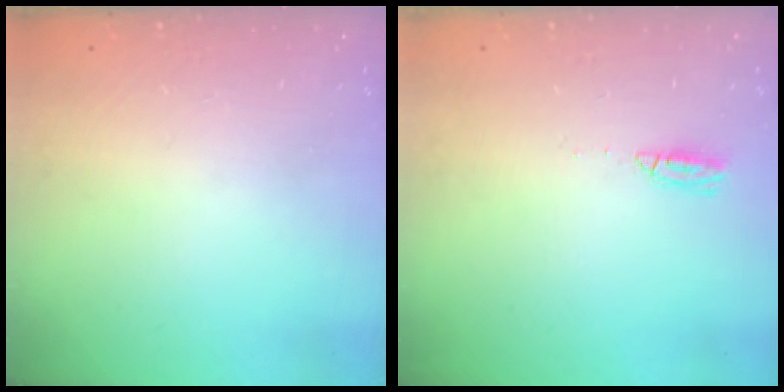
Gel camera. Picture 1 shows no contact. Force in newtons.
{"total": 5.4, "press": 4.1, "slide": 3.5}